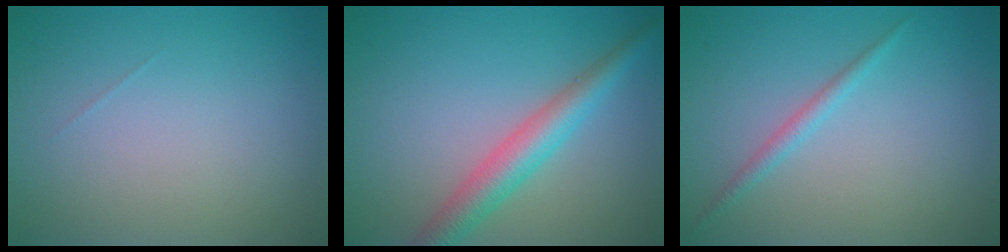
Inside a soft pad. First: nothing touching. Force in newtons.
{"total": 4.1, "press": 4.1, "slide": 0.0}
{"total": 1.3, "press": 1.3, "slide": 0.0}